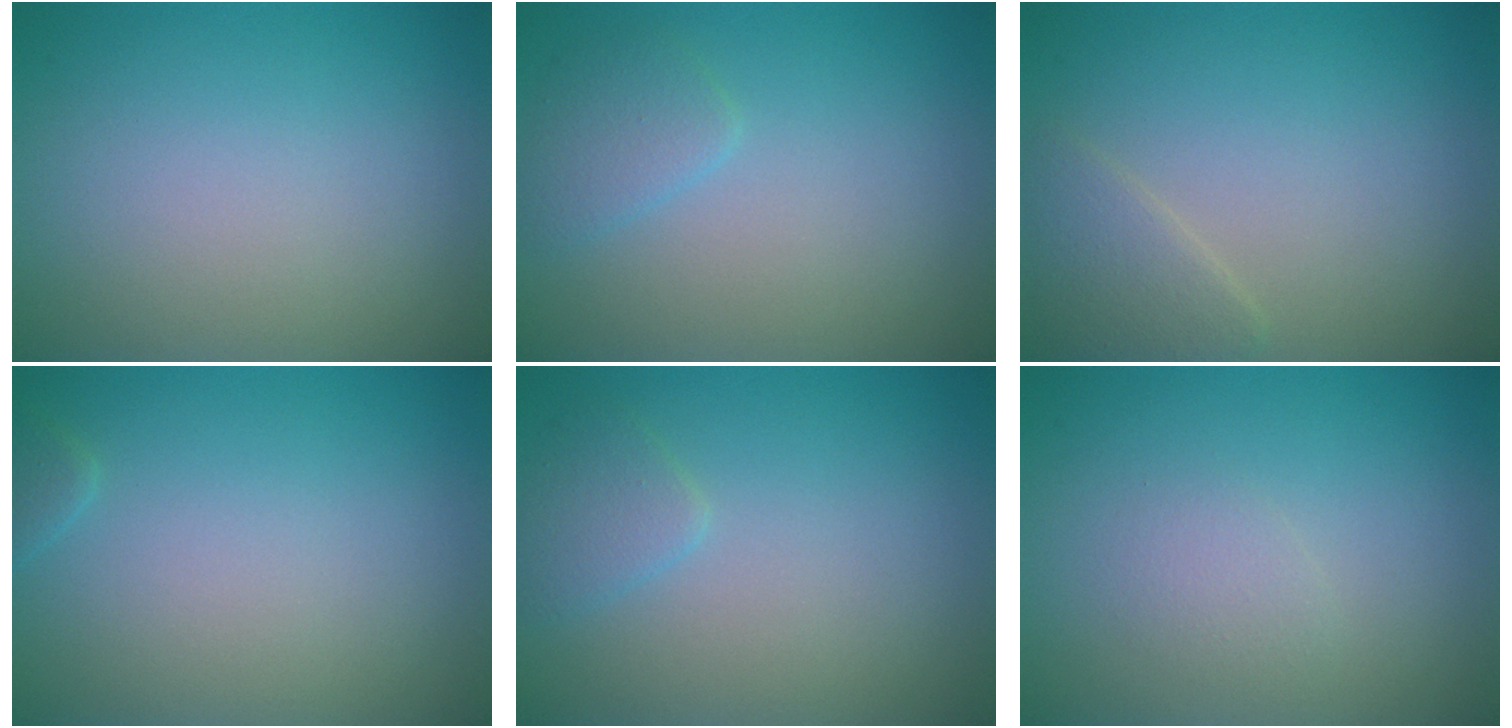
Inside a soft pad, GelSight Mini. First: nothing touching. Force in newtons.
{"total": 1.8, "press": 1.8, "slide": 0.1}
{"total": 2.1, "press": 2.1, "slide": 0.1}
{"total": 0.9, "press": 0.9, "slide": 0.0}
{"total": 1.6, "press": 1.6, "slide": 0.1}
{"total": 1.1, "press": 1.1, "slide": 0.1}